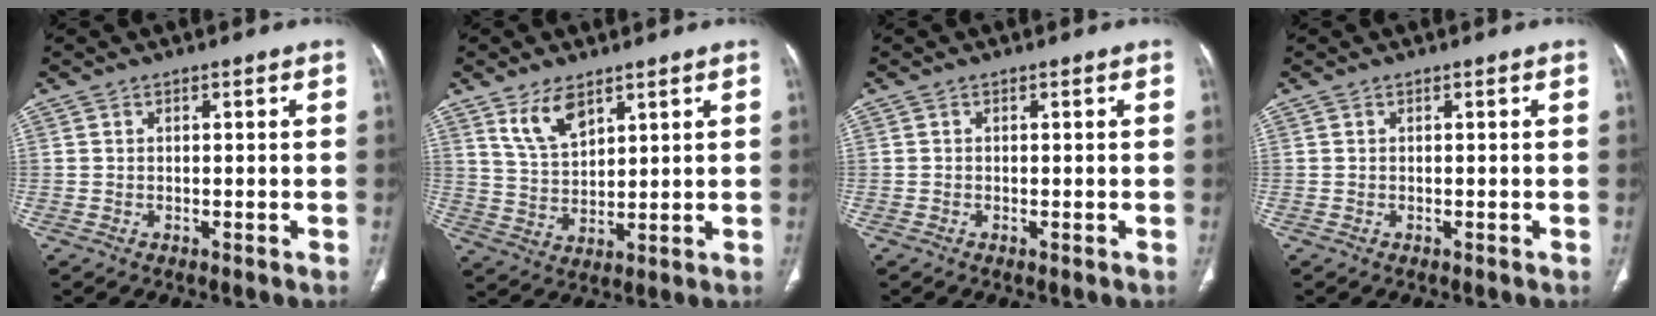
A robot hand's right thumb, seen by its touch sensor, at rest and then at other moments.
{"total": 7.1, "force": [4.6, 3.4, 4.3], "torque": [-0.069, -0.027, 0.096]}
{"total": 0.0}
{"total": 0.0}